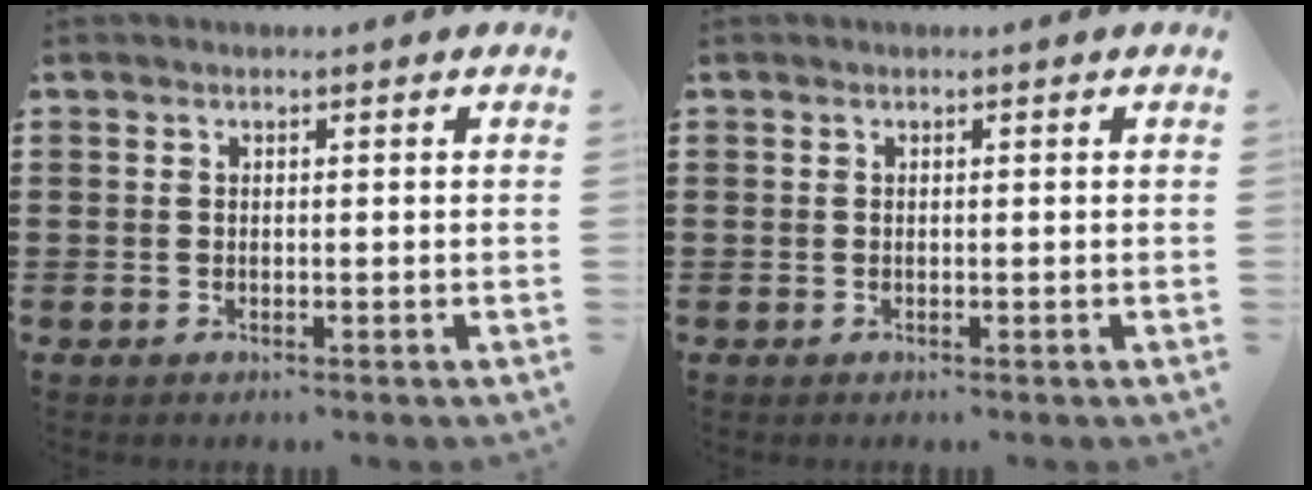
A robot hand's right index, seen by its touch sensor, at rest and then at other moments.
{"total": 0.0}